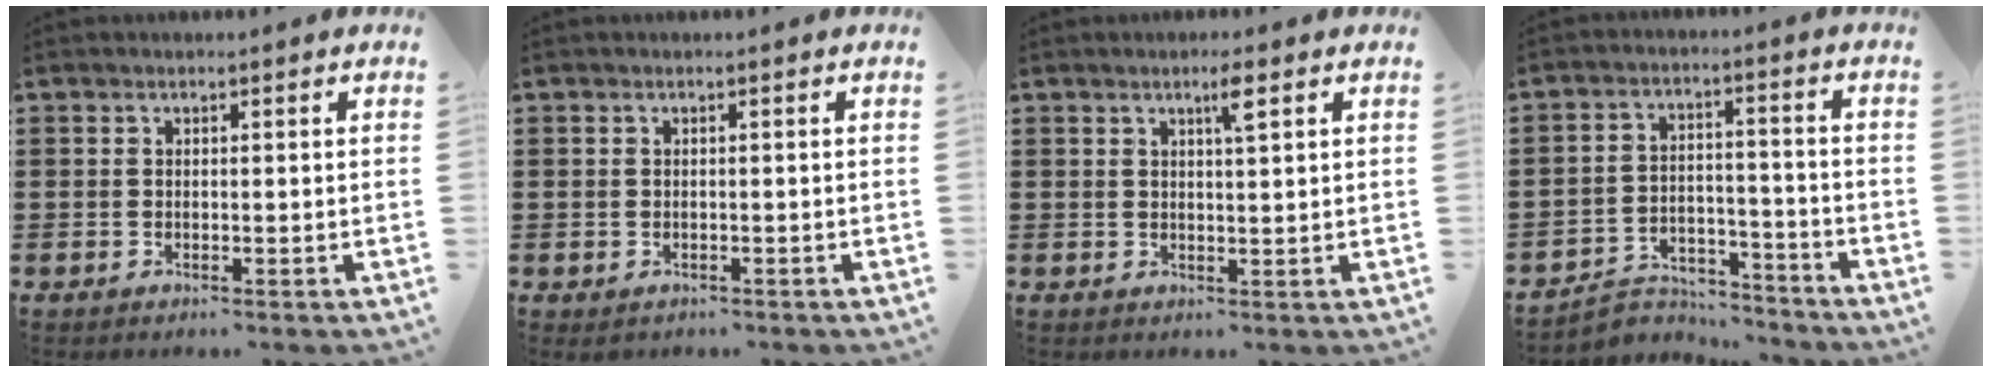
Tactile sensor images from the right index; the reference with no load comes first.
{"total": 0.6, "force": [-0.4, 0.5, 0.1], "torque": [-0.005, 0.002, -0.009]}
{"total": 2.7, "force": [1.5, 0.0, 2.3], "torque": [-0.040, -0.003, 0.021]}
{"total": 4.6, "force": [-4.5, 1.2, 0.4], "torque": [-0.012, 0.011, -0.091]}